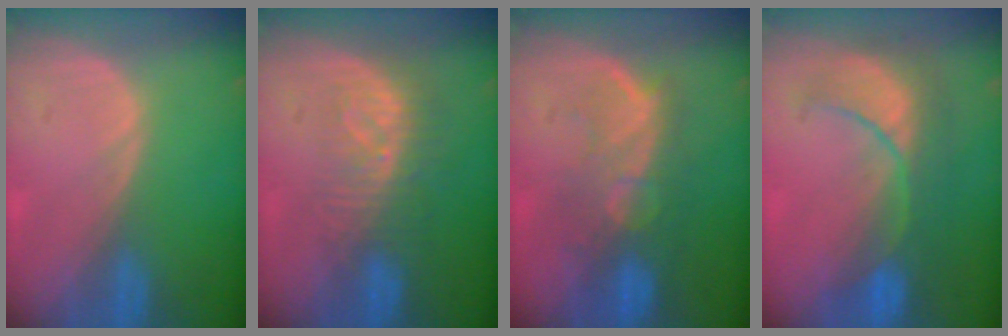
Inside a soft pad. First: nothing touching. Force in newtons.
{"total": 8.3, "press": 7.3, "slide": 3.9}
{"total": 9.7, "press": 8.4, "slide": 5.0}
{"total": 8.4, "press": 8.3, "slide": 1.3}